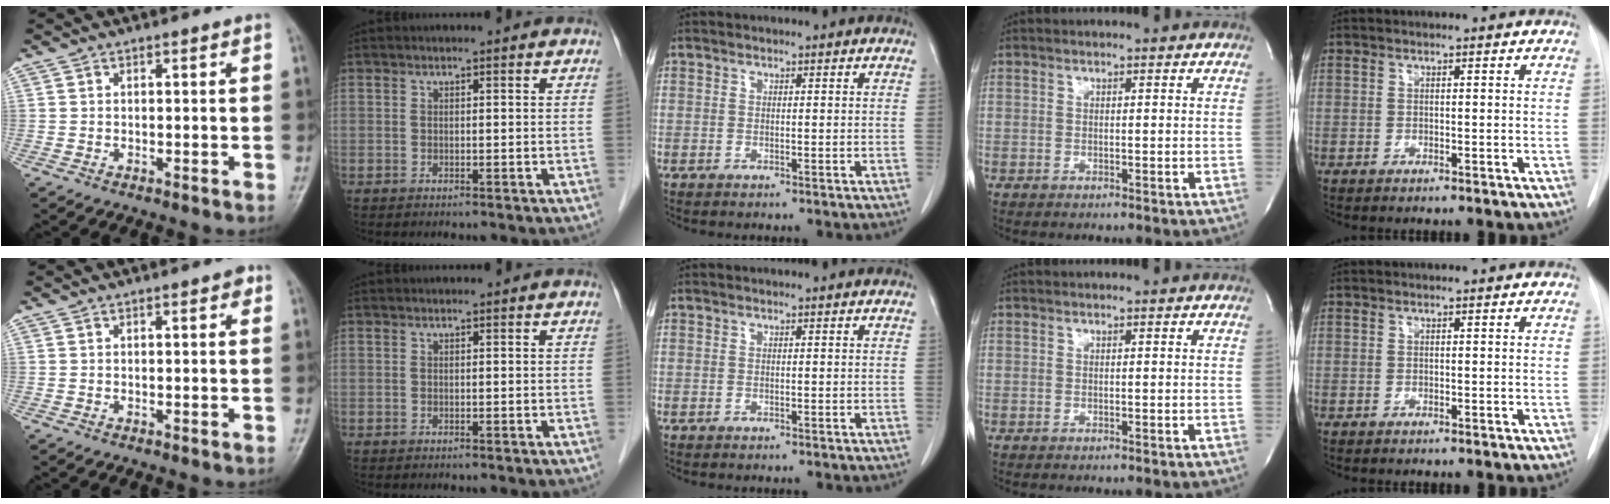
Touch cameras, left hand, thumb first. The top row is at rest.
{"thumb": {"total": 1.4, "force": [0.6, 0.6, 1.2], "torque": [-0.011, 0.001, 0.005]}}